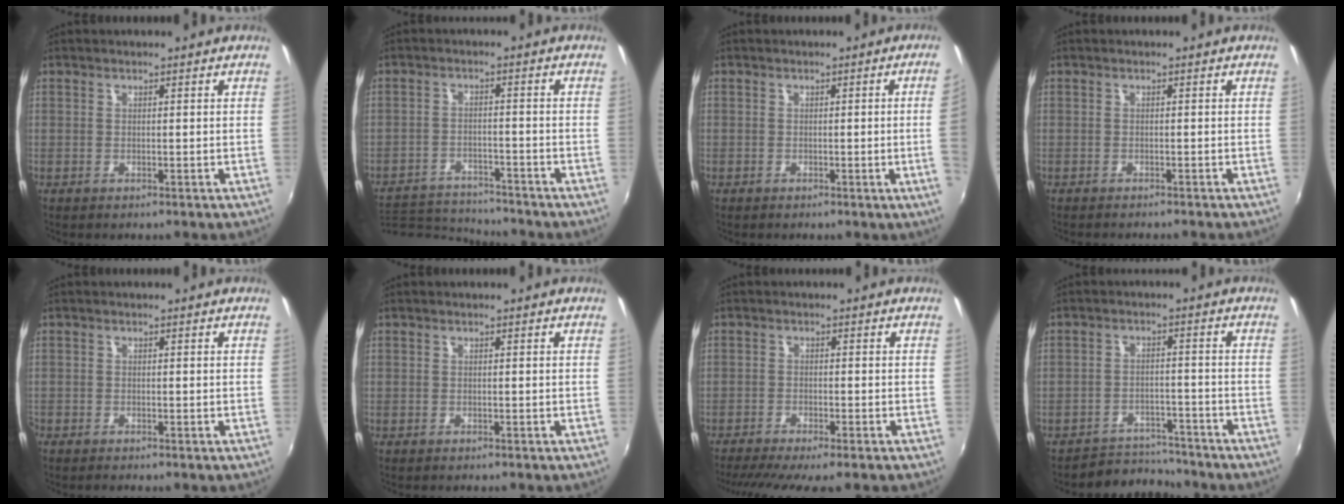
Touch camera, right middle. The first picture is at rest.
{"total": 11.6, "force": [-11.2, 1.7, 2.4], "torque": [-0.069, 0.001, -0.183]}
{"total": 3.4, "force": [0.0, -1.6, 2.9], "torque": [-0.050, -0.009, 0.007]}
{"total": 1.9, "force": [-1.8, 0.2, 0.6], "torque": [-0.020, -0.011, -0.031]}
{"total": 0.9, "force": [-0.9, 0.1, 0.2], "torque": [-0.006, -0.006, -0.020]}
{"total": 0.0}
{"total": 7.6, "force": [-6.4, 0.0, 4.2], "torque": [-0.096, -0.026, -0.102]}
{"total": 6.9, "force": [-6.6, 2.2, -0.1], "torque": [-0.012, 0.017, -0.098]}